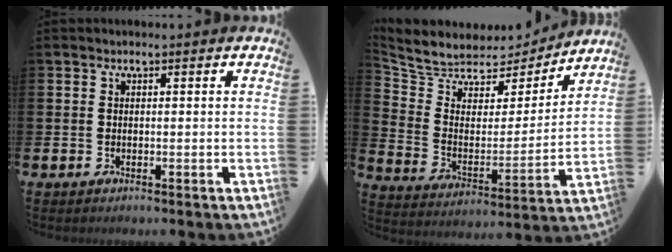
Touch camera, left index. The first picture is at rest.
{"total": 6.8, "force": [6.3, 2.5, 0.4], "torque": [-0.059, -0.053, 0.107]}